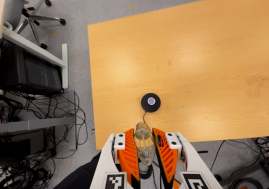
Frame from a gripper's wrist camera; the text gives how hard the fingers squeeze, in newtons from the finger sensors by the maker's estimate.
{"total": 20.2, "left": 21.7, "right": 18.7}